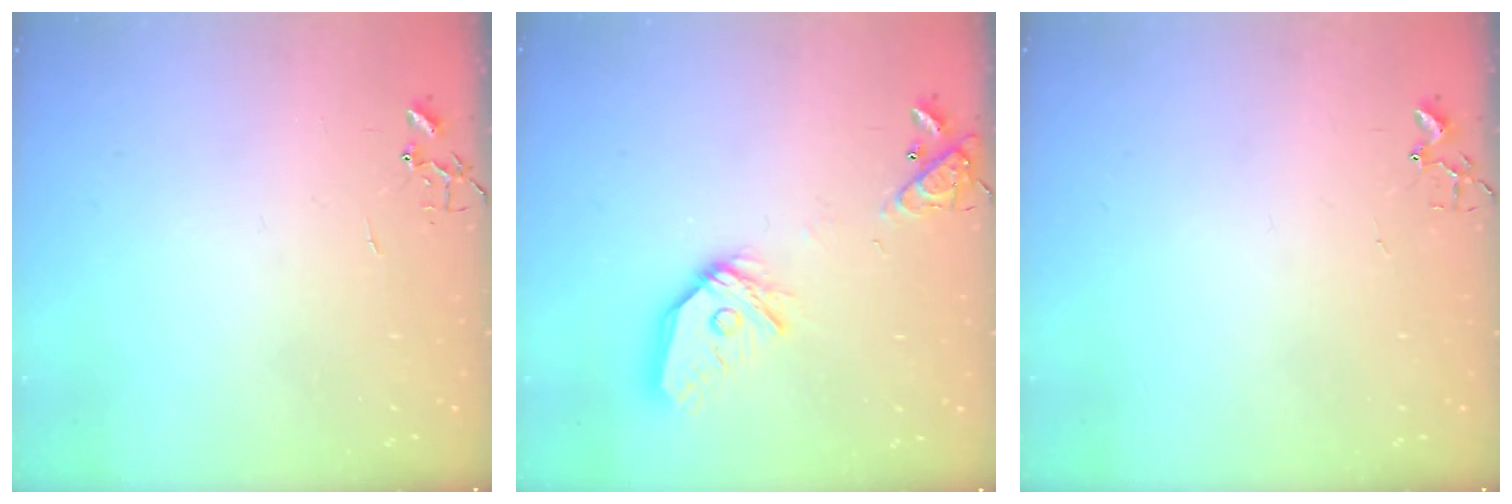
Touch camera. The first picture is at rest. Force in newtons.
{"total": 17.1, "press": 16.9, "slide": 2.1}
{"total": 7.3, "press": 7.3, "slide": 0.5}